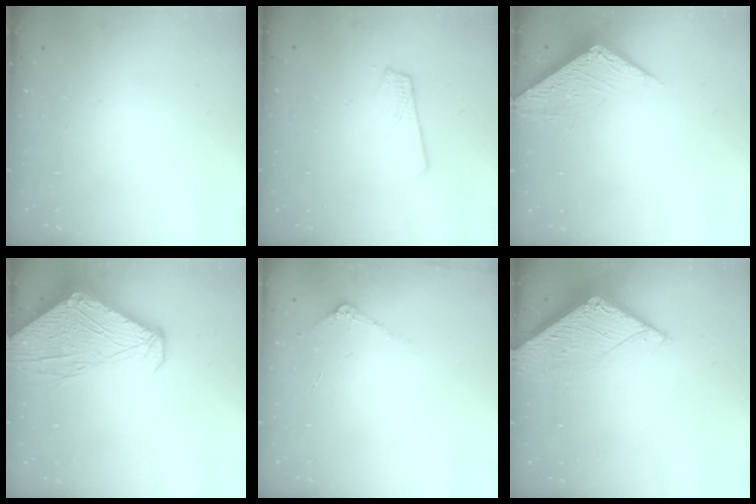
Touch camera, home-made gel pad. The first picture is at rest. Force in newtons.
{"total": 1.8, "press": 1.8, "slide": 0.1}
{"total": 4.7, "press": 4.7, "slide": 0.3}
{"total": 9.6, "press": 9.6, "slide": 1.1}
{"total": 6.0, "press": 5.9, "slide": 0.7}
{"total": 5.0, "press": 4.9, "slide": 0.5}